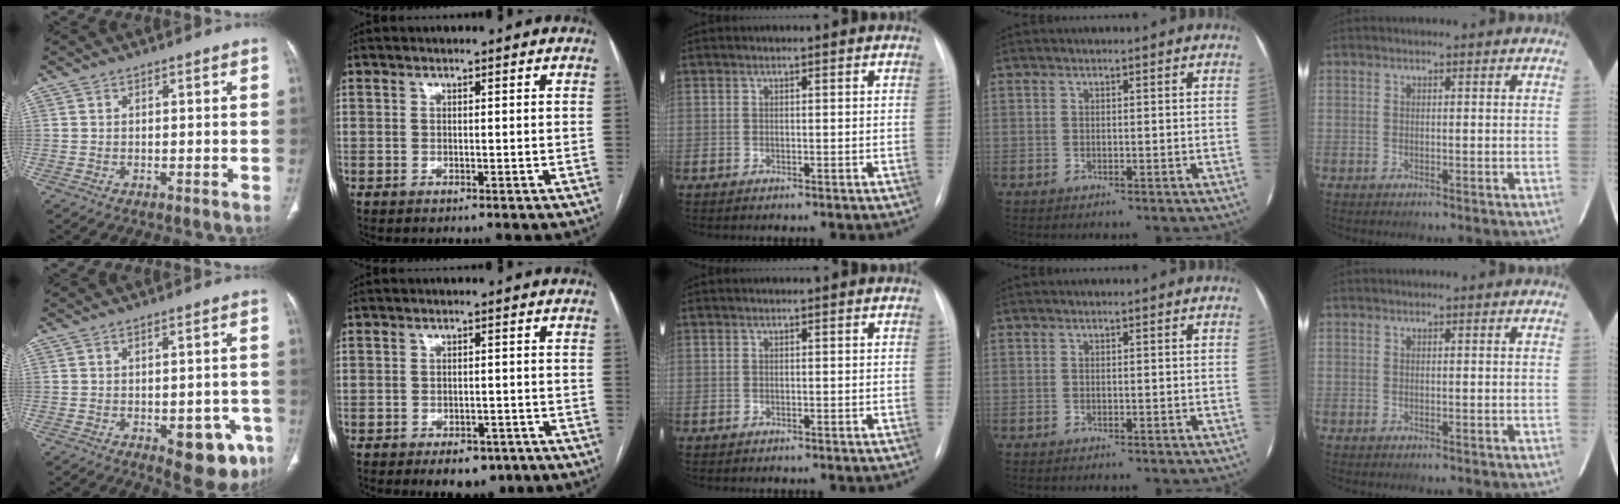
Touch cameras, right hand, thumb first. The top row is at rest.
{"thumb": {"total": 10.6, "force": [-4.5, 5.1, 8.2], "torque": [-0.067, 0.008, -0.047]}, "index": {"total": 5.6, "force": [-3.8, 3.1, 2.7], "torque": [-0.027, 0.002, -0.047]}}